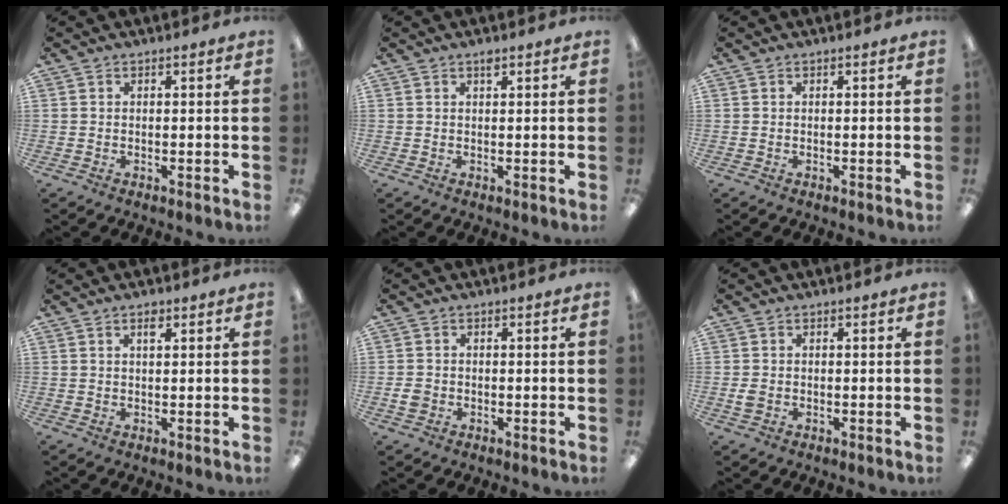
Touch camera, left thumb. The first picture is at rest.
{"total": 1.2, "force": [0.8, 0.4, 0.8], "torque": [-0.010, -0.002, 0.013]}
{"total": 0.0}
{"total": 2.2, "force": [1.3, 0.9, 1.5], "torque": [-0.025, 0.000, 0.021]}
{"total": 2.3, "force": [-0.5, 1.9, 1.0], "torque": [-0.017, 0.003, -0.010]}
{"total": 2.1, "force": [-0.4, 1.5, 1.3], "torque": [-0.029, 0.001, -0.009]}